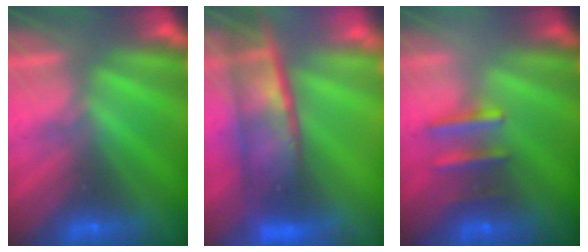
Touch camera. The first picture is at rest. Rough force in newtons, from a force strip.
{"total": 7.4}
{"total": 2.5}